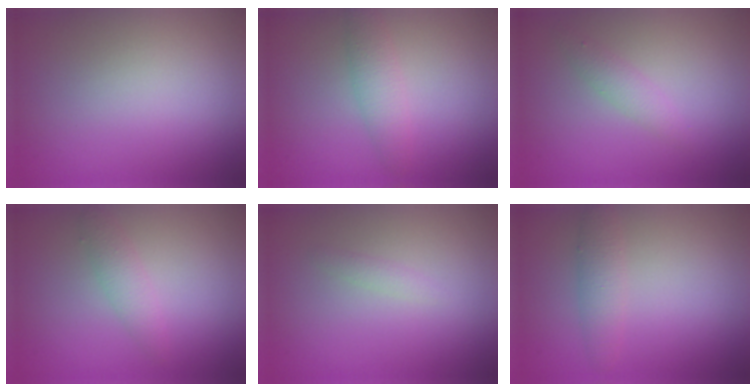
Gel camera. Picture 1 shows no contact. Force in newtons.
{"total": 2.2, "press": 2.2, "slide": 0.0}
{"total": 1.5, "press": 1.5, "slide": 0.0}
{"total": 1.7, "press": 1.7, "slide": 0.1}
{"total": 0.7, "press": 0.7, "slide": 0.0}
{"total": 1.9, "press": 1.9, "slide": 0.0}